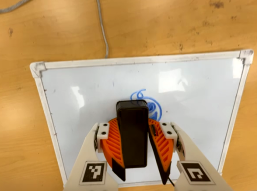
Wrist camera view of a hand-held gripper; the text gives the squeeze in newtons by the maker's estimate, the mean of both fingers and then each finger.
{"total": 14.1, "left": 15.7, "right": 12.6}